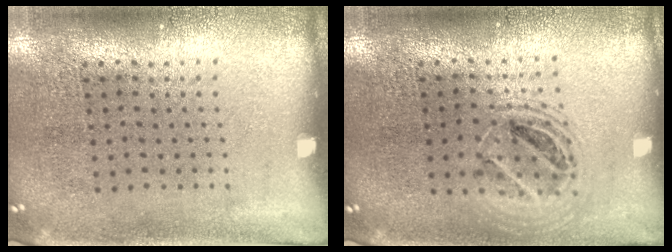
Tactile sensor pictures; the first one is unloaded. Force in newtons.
{"total": 1.5, "press": 1.3, "slide": 0.7}